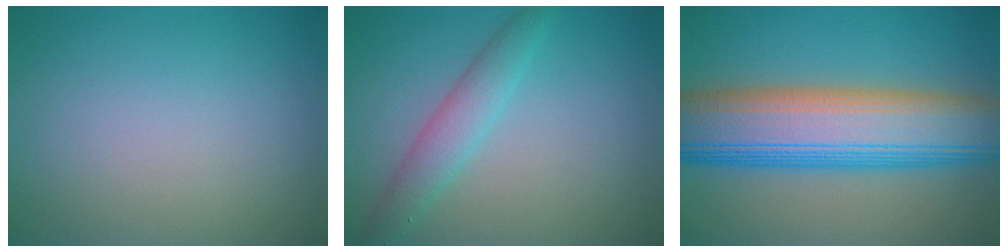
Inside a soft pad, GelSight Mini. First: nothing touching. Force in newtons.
{"total": 2.9, "press": 2.9, "slide": 0.1}
{"total": 12.7, "press": 12.7, "slide": 0.1}